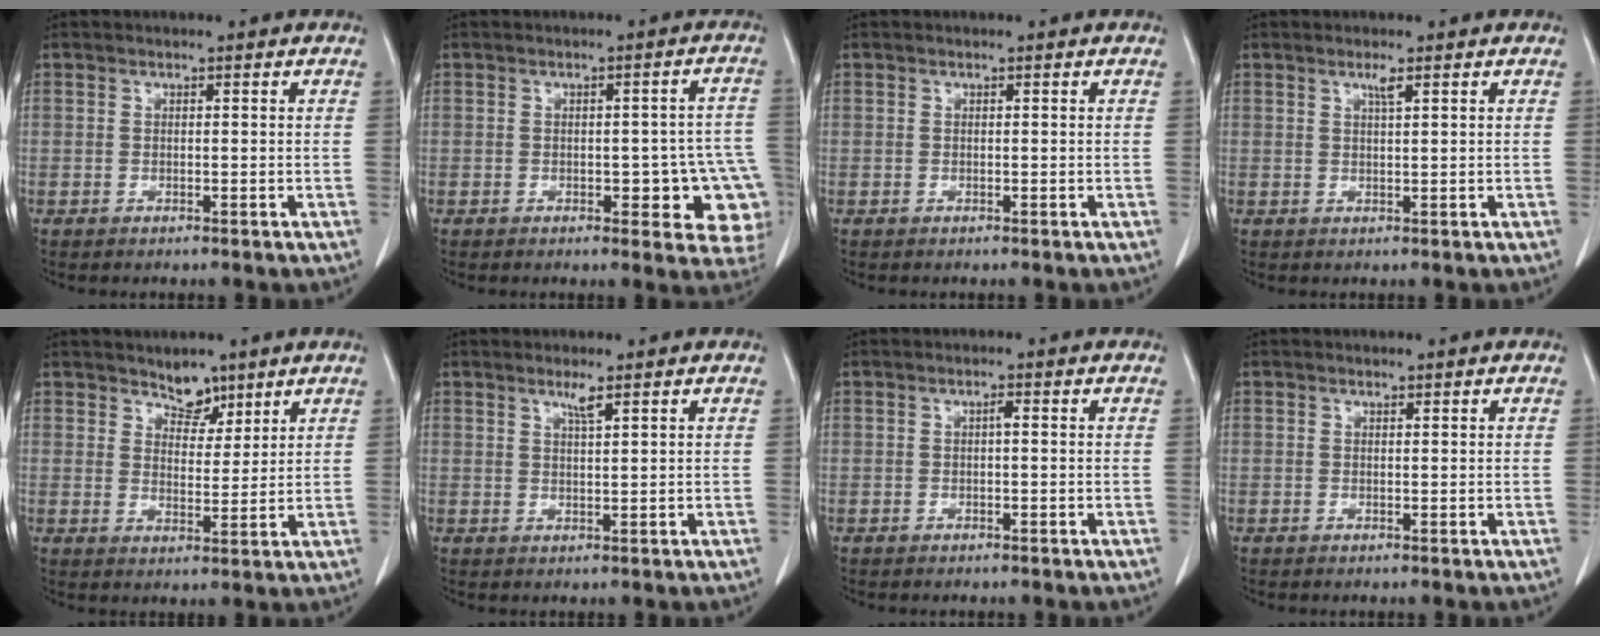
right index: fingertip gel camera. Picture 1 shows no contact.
{"total": 10.0, "force": [-2.6, 3.7, 8.9], "torque": [-0.066, 0.016, -0.026]}
{"total": 0.0}
{"total": 1.4, "force": [0.8, -0.1, 1.1], "torque": [-0.024, 0.000, 0.017]}
{"total": 4.2, "force": [3.4, 2.1, 1.3], "torque": [-0.013, -0.004, 0.059]}
{"total": 1.8, "force": [1.2, -0.2, 1.3], "torque": [-0.025, -0.002, 0.025]}
{"total": 0.8, "force": [0.0, 0.1, 0.7], "torque": [-0.013, 0.002, 0.001]}
{"total": 0.0}